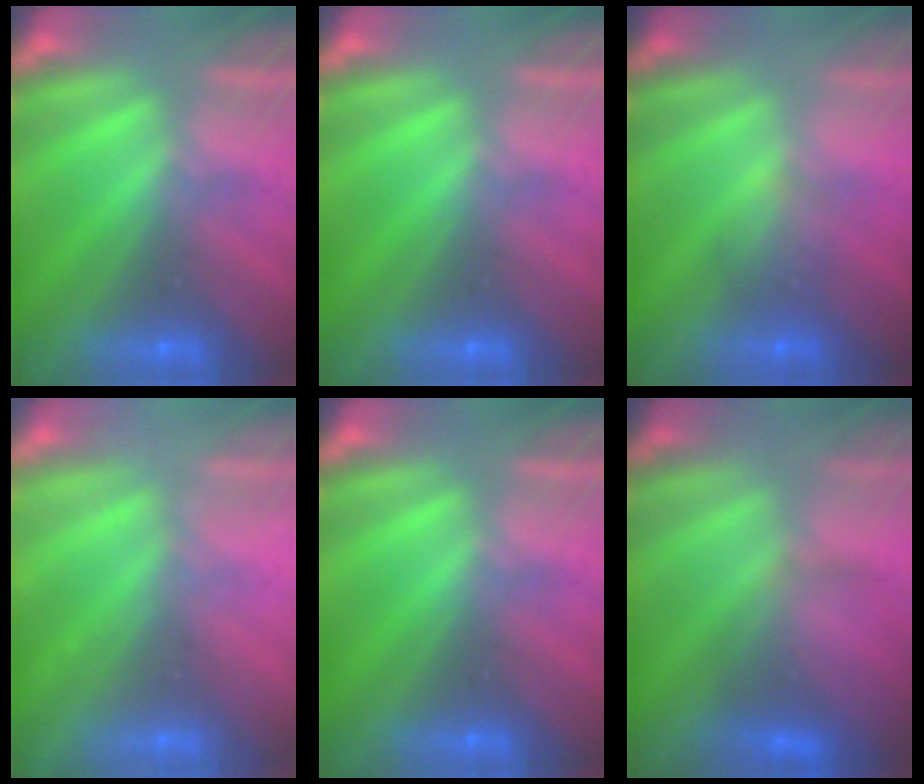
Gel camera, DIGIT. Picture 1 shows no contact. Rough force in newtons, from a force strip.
{"total": 0.0}
{"total": 1.8}
{"total": 2.3}
{"total": 0.0}
{"total": 3.3}